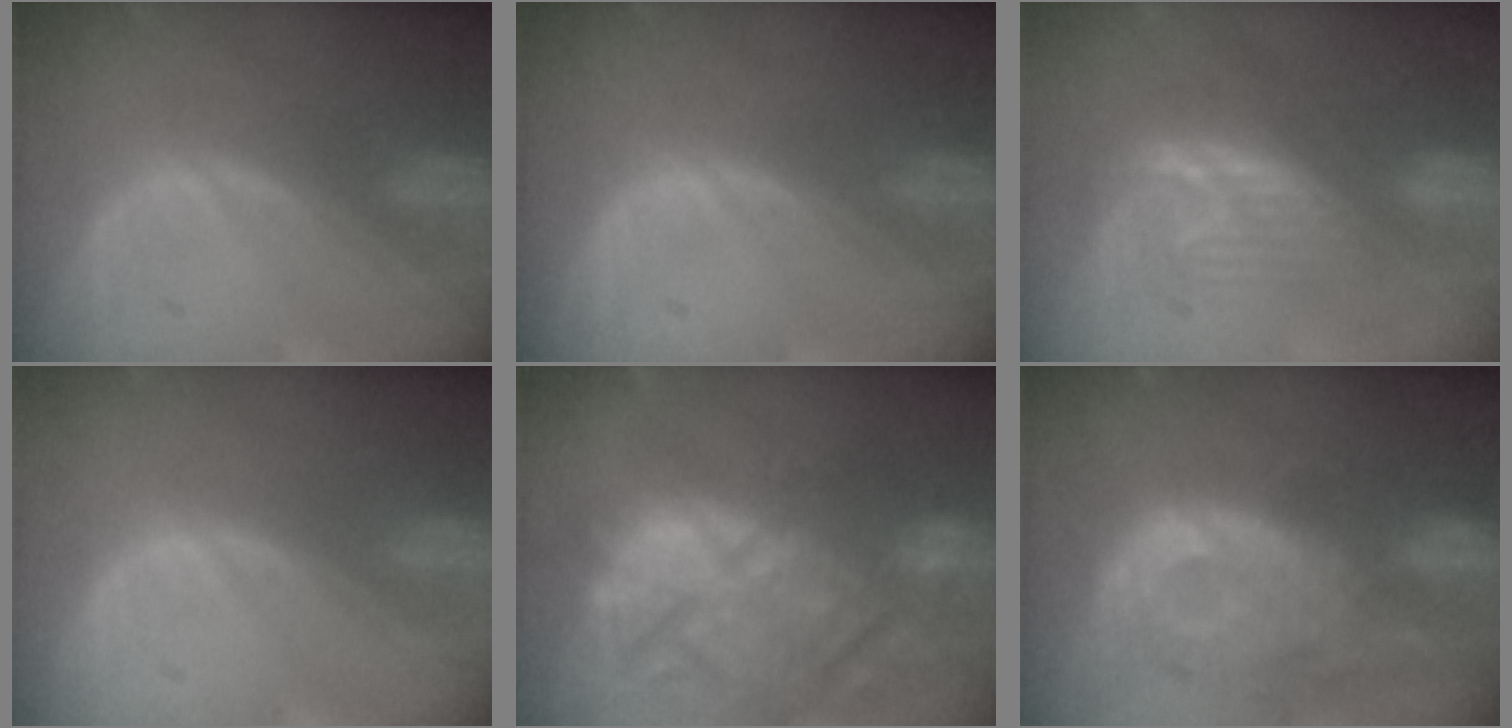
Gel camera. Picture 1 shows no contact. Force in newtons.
{"total": 0.0}
{"total": 8.6, "press": 7.3, "slide": 4.6}
{"total": 0.0}
{"total": 15.0, "press": 12.9, "slide": 7.5}
{"total": 12.3, "press": 10.8, "slide": 5.9}